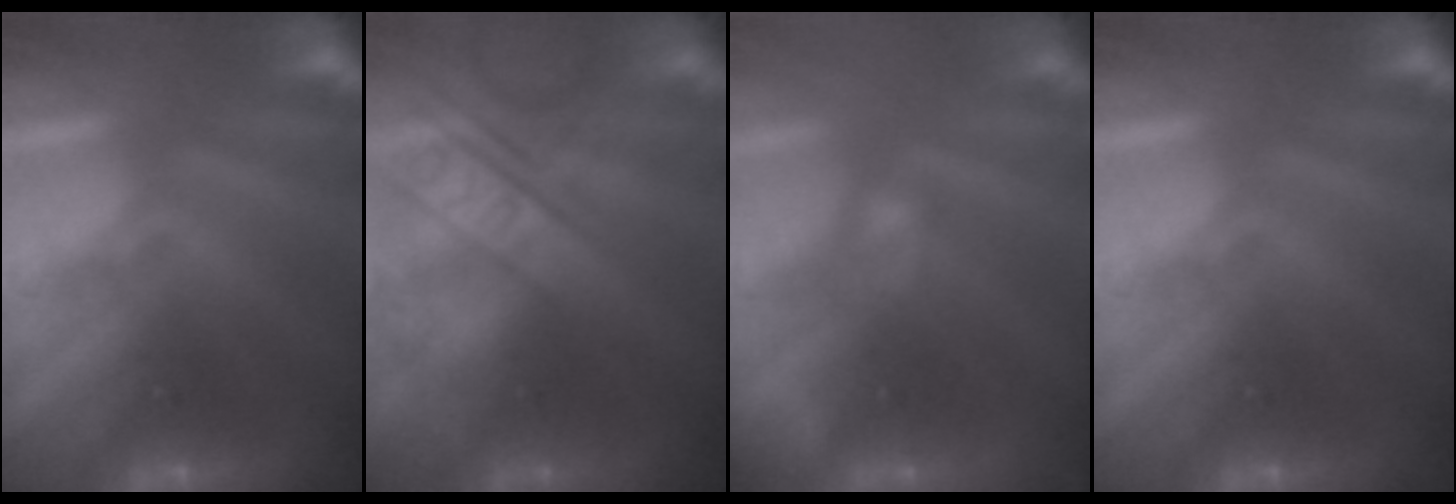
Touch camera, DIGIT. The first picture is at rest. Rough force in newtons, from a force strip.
{"total": 2.5}
{"total": 3.0}
{"total": 0.0}